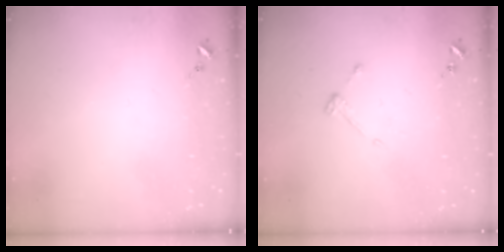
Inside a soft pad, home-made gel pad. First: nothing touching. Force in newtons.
{"total": 3.6, "press": 3.5, "slide": 0.6}